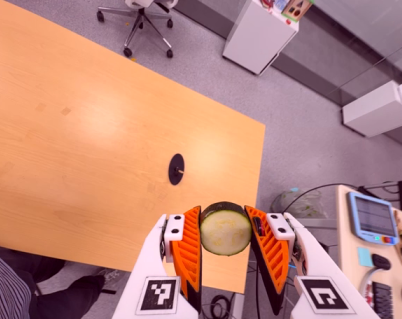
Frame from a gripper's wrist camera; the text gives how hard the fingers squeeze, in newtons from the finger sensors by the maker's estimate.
{"total": 12.0, "left": 11.2, "right": 12.8}